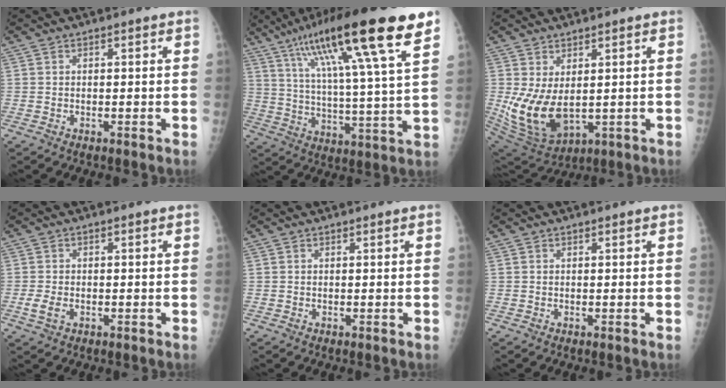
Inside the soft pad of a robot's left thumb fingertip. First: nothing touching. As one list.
[{"total": 24.0, "force": [13.4, 2.9, 19.7], "torque": [-0.322, -0.020, 0.219]}, {"total": 11.6, "force": [0.2, 6.7, 9.5], "torque": [-0.176, -0.018, 0.031]}, {"total": 3.1, "force": [-1.1, 1.9, 2.3], "torque": [-0.051, 0.005, -0.019]}, {"total": 0.0}, {"total": 0.0}]